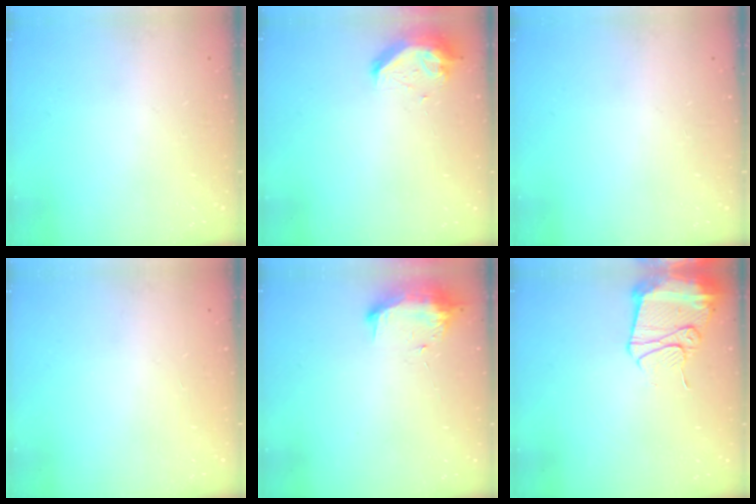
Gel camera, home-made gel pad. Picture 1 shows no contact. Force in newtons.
{"total": 9.5, "press": 9.5, "slide": 0.6}
{"total": 0.0}
{"total": 0.0}
{"total": 9.9, "press": 9.8, "slide": 1.0}
{"total": 13.2, "press": 13.2, "slide": 1.4}